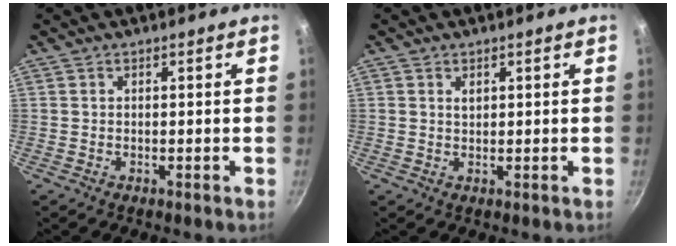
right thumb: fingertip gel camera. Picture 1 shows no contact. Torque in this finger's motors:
{"motor_torque": [-0.16, -0.04, 0.41, 0.09, 0.02]}